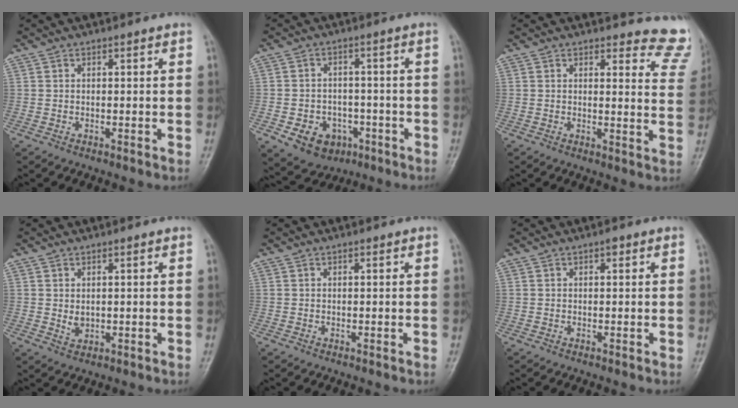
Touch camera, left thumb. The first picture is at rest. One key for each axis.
{"total": 8.9, "fx": -3.8, "fy": 7.1, "fz": 3.9, "tx": -0.044, "ty": 0.025, "tz": -0.047}
{"total": 9.6, "fx": 9.2, "fy": 2.4, "fz": 0.8, "tx": 0.043, "ty": -0.084, "tz": 0.066}
{"total": 1.9, "fx": 0.2, "fy": 1.3, "fz": 1.3, "tx": -0.017, "ty": -0.007, "tz": 0.010}
{"total": 0.0}
{"total": 0.9, "fx": 0.4, "fy": 0.5, "fz": 0.7, "tx": -0.006, "ty": 0.002, "tz": 0.003}